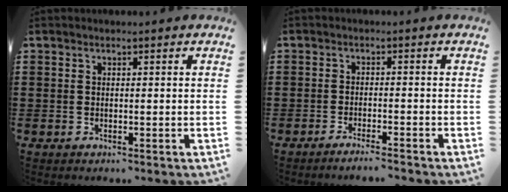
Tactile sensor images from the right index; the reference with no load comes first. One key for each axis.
{"total": 2.0, "fx": -1.9, "fy": -0.3, "fz": 0.6, "tx": -0.010, "ty": 0.001, "tz": -0.038}